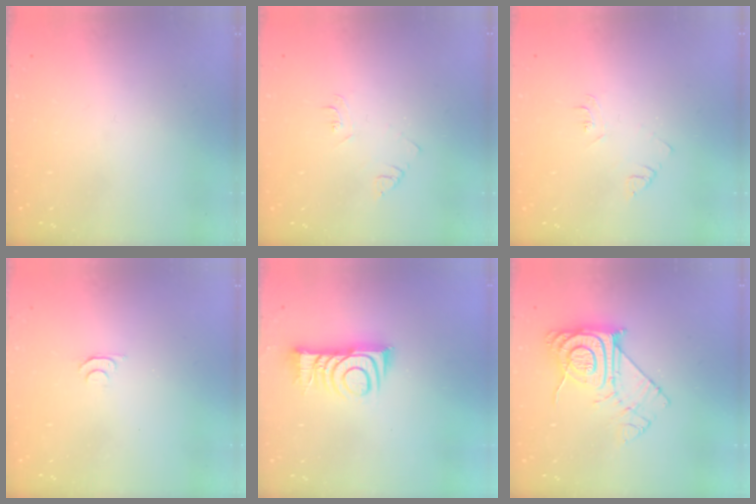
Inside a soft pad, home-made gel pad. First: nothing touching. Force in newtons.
{"total": 4.2, "press": 4.1, "slide": 0.6}
{"total": 4.2, "press": 4.1, "slide": 0.6}
{"total": 4.6, "press": 4.5, "slide": 0.7}
{"total": 10.3, "press": 10.3, "slide": 0.4}
{"total": 15.1, "press": 15.0, "slide": 1.6}